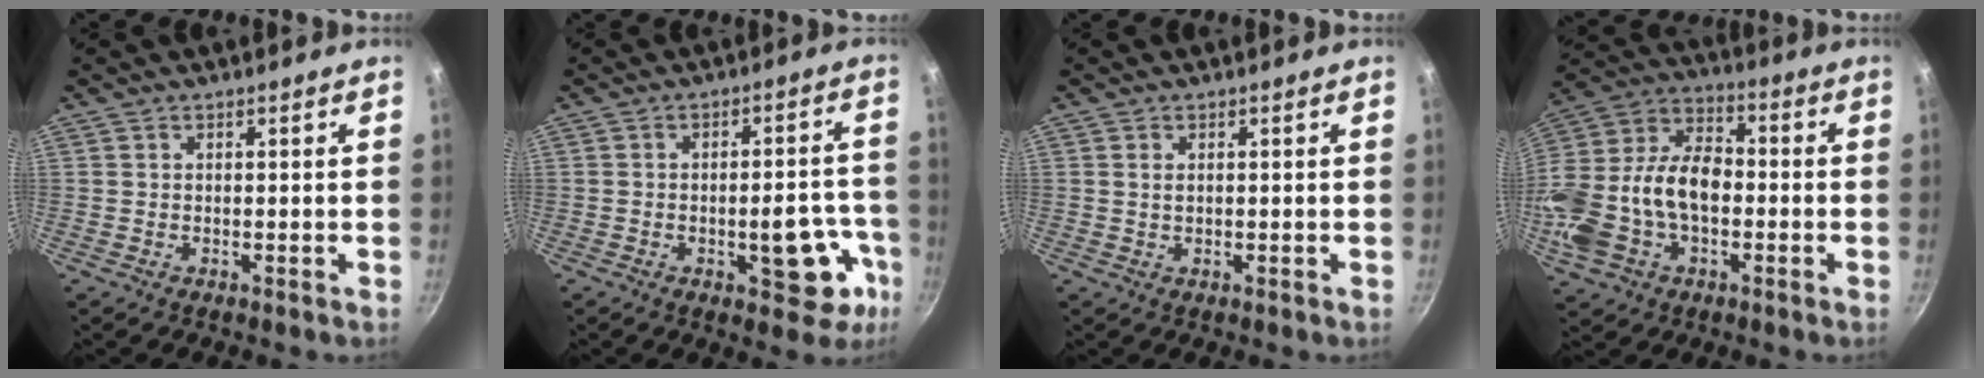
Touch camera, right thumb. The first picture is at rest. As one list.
[{"total": 11.7, "force": [-4.4, 5.5, 9.3], "torque": [-0.063, 0.032, -0.052]}, {"total": 1.3, "force": [0.3, 0.8, 1.0], "torque": [-0.017, 0.001, 0.005]}, {"total": 21.3, "force": [-3.0, 14.0, 15.7], "torque": [-0.302, 0.050, -0.060]}]